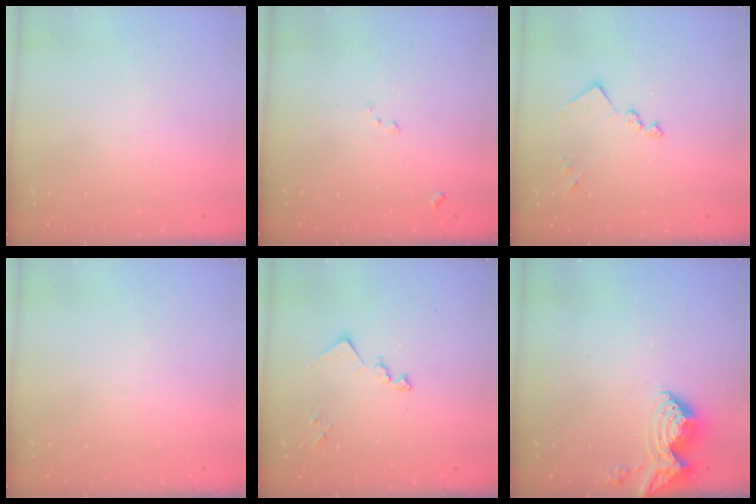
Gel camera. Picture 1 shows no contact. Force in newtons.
{"total": 8.2, "press": 8.1, "slide": 1.0}
{"total": 10.5, "press": 10.4, "slide": 0.5}
{"total": 0.0}
{"total": 11.0, "press": 11.0, "slide": 0.5}
{"total": 11.3, "press": 11.3, "slide": 1.0}